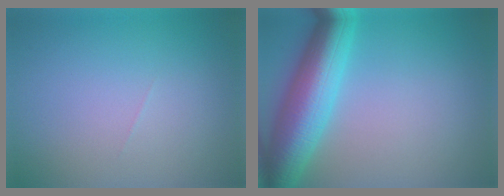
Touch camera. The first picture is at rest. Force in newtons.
{"total": 9.0, "press": 9.0, "slide": 0.2}